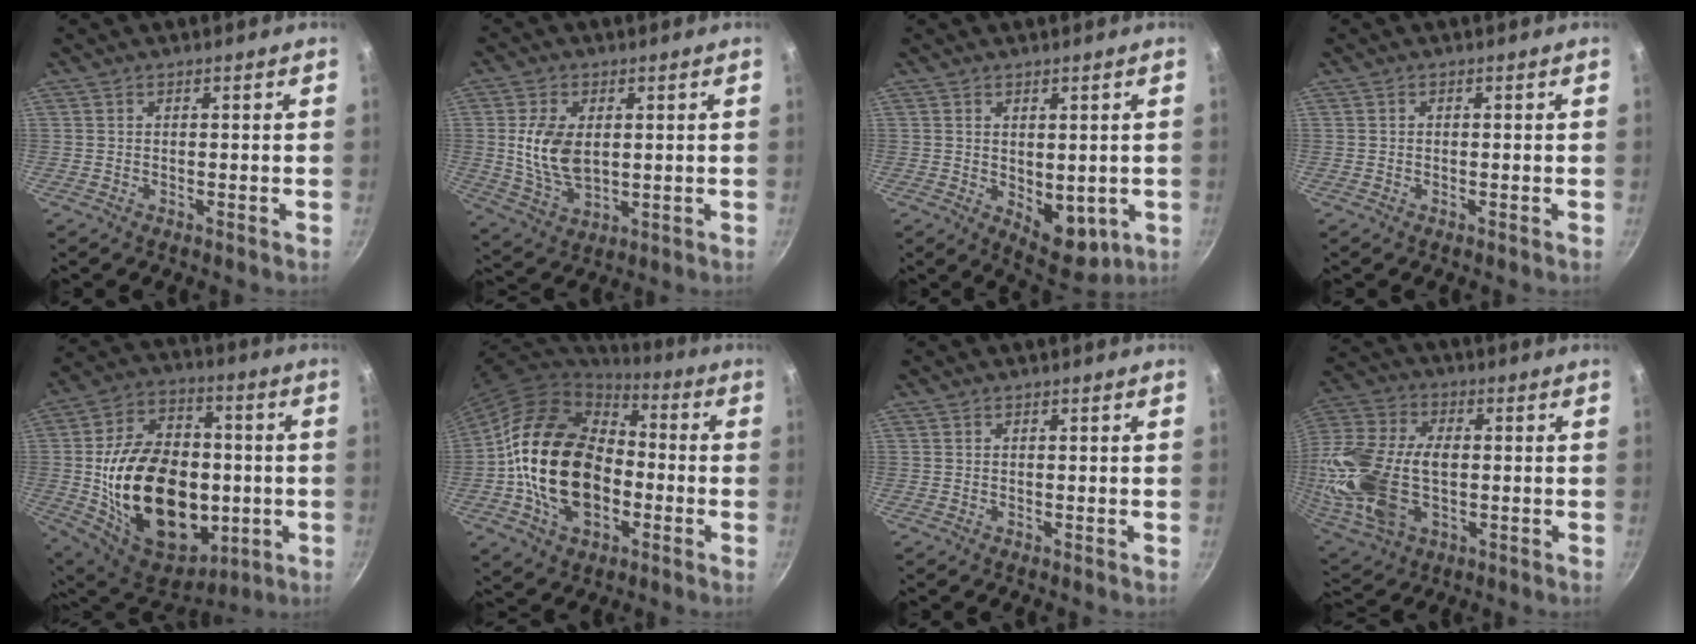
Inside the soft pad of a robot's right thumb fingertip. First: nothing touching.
{"total": 10.5, "force": [1.3, 6.5, 8.1], "torque": [-0.150, -0.015, 0.032]}
{"total": 7.8, "force": [-0.4, 4.8, 6.1], "torque": [-0.060, -0.020, 0.009]}
{"total": 0.0}
{"total": 30.6, "force": [-2.9, 20.2, 22.8], "torque": [-0.359, 0.018, -0.032]}
{"total": 22.6, "force": [-3.2, 15.6, 16.1], "torque": [-0.265, 0.039, -0.056]}
{"total": 0.0}
{"total": 23.4, "force": [-1.1, 14.8, 18.2], "torque": [-0.391, 0.012, -0.016]}